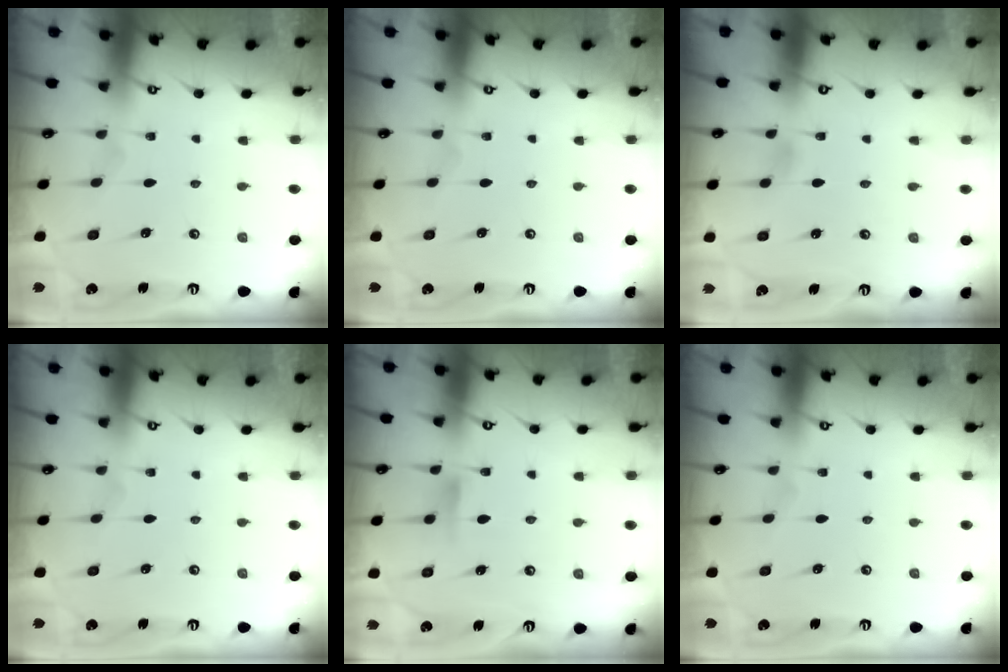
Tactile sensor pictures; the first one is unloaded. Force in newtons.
{"total": 0.0}
{"total": 2.0, "press": 2.0, "slide": 0.3}
{"total": 0.0}
{"total": 5.4, "press": 5.3, "slide": 0.8}
{"total": 0.0}